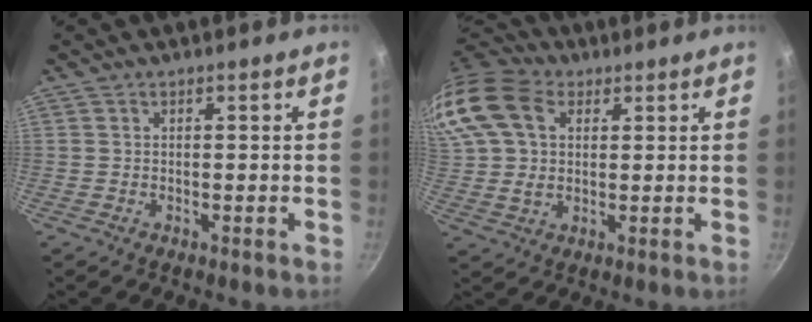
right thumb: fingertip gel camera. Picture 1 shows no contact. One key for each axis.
{"total": 20.8, "fx": 7.2, "fy": 14.6, "fz": 12.8, "tx": -0.298, "ty": 0.028, "tz": 0.128}